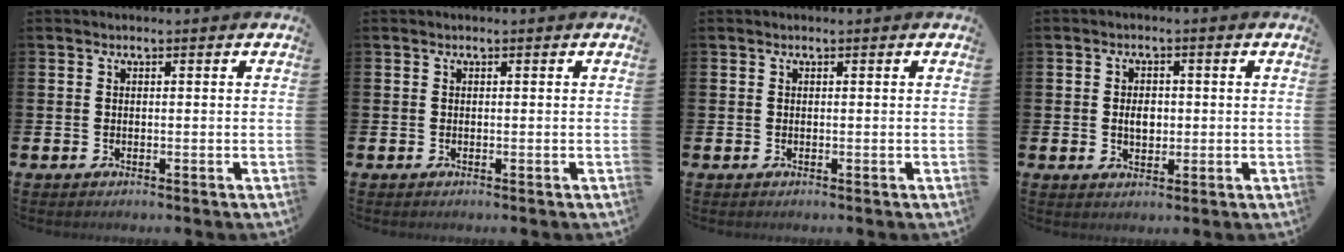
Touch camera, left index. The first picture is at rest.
{"total": 0.0}
{"total": 0.0}
{"total": 2.9, "force": [0.0, 2.0, 2.1], "torque": [-0.026, 0.002, -0.005]}